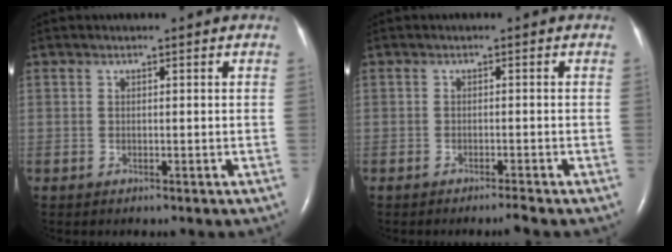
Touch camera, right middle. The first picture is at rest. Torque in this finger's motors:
{"motor_torque": [-0.21, -0.04, 0.04, 0.02]}